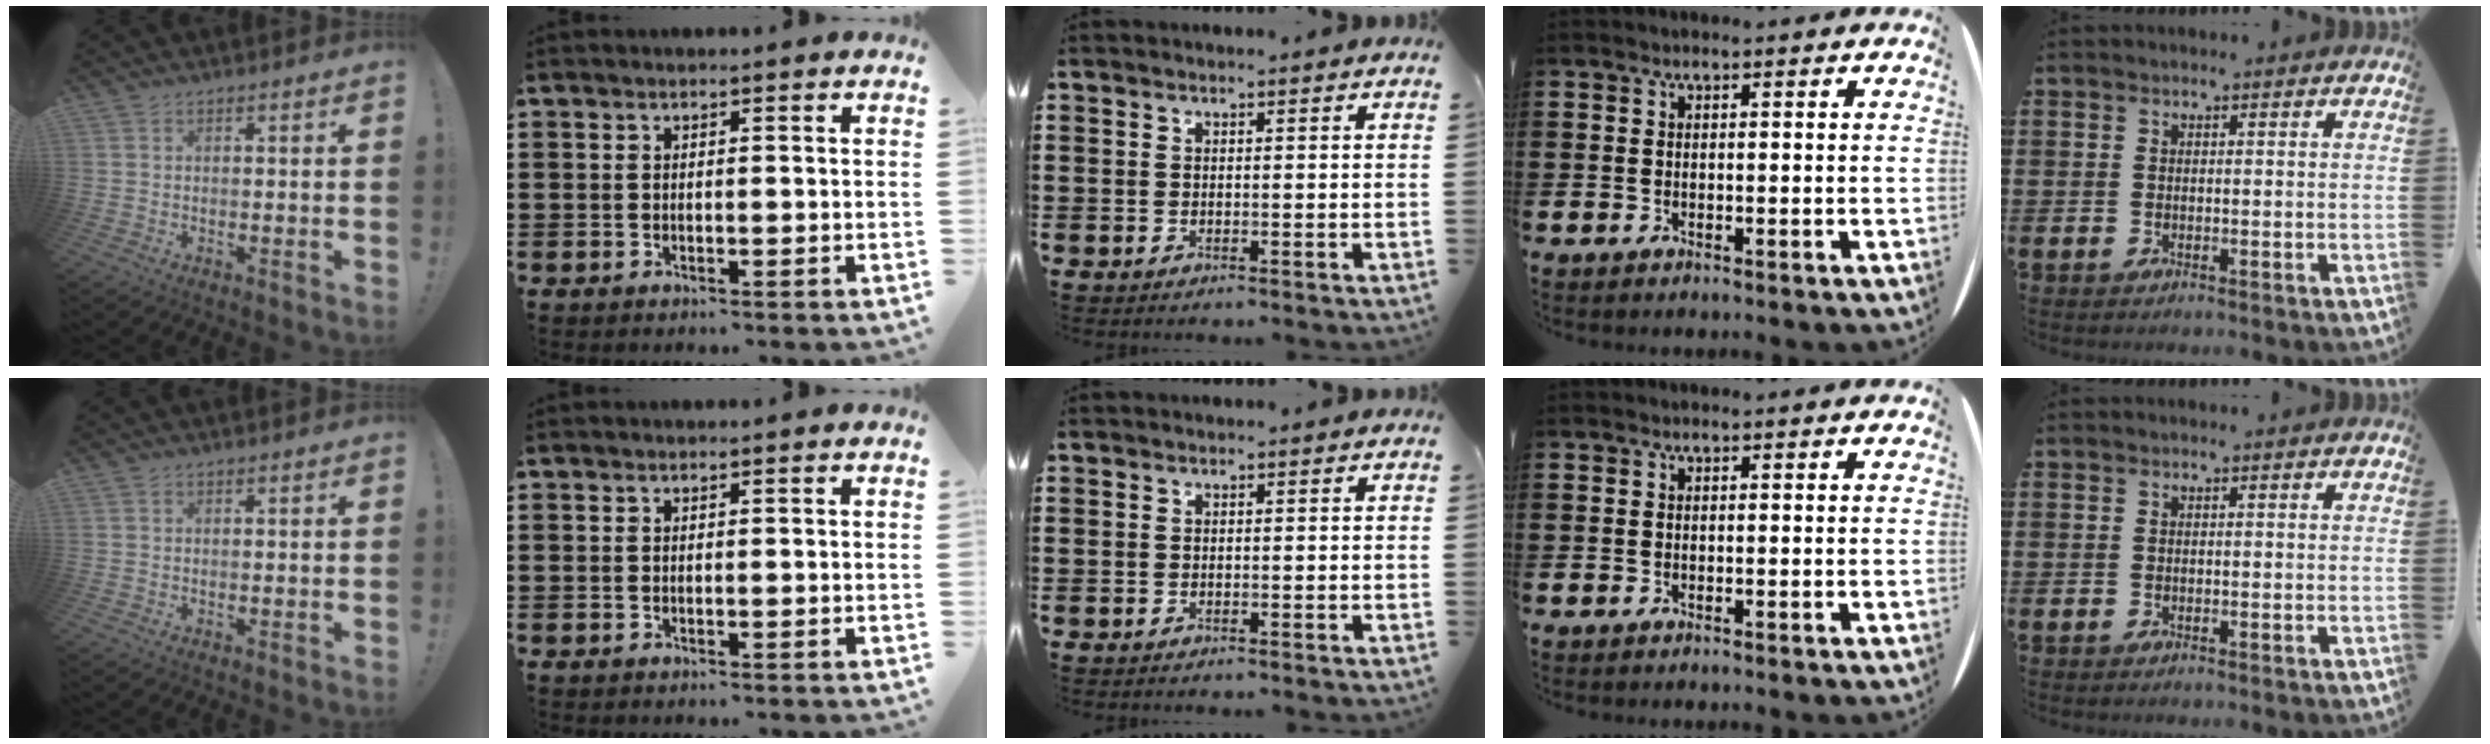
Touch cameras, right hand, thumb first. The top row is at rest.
{}